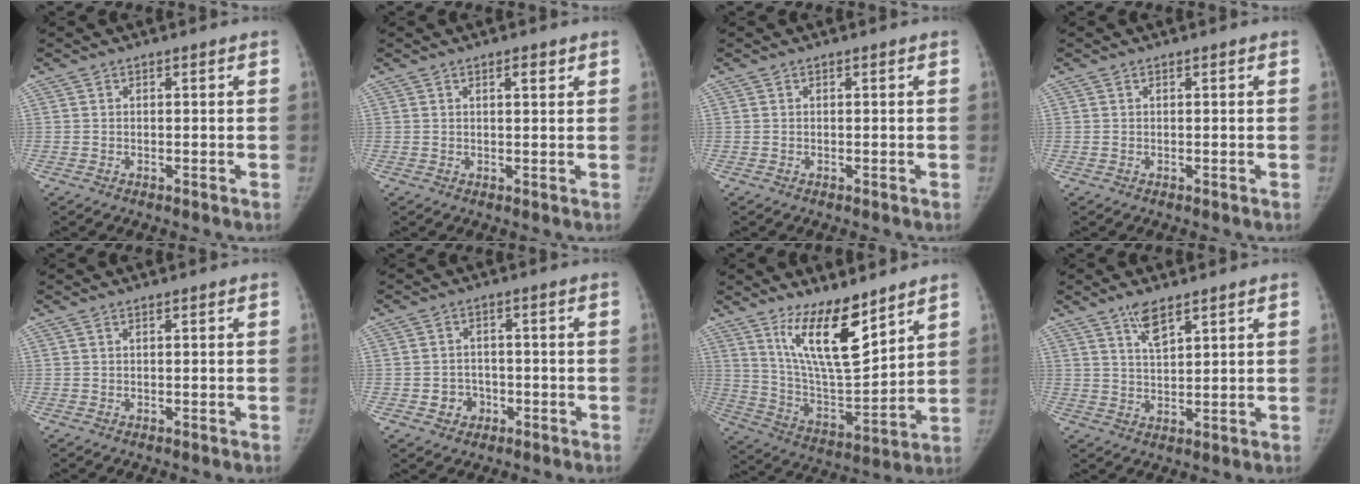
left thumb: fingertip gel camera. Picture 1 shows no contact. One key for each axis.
{"total": 1.6, "fx": 0.8, "fy": 0.6, "fz": 1.1, "tx": -0.008, "ty": -0.001, "tz": 0.011}
{"total": 0.0}
{"total": 0.0}
{"total": 0.0}
{"total": 4.1, "fx": -1.6, "fy": 3.6, "fz": 1.2, "tx": 0.002, "ty": 0.012, "tz": -0.021}
{"total": 15.0, "fx": 9.9, "fy": 4.5, "fz": 10.3, "tx": -0.146, "ty": -0.079, "tz": 0.192}
{"total": 4.5, "fx": 3.2, "fy": 1.4, "fz": 2.9, "tx": -0.045, "ty": -0.023, "tz": 0.062}